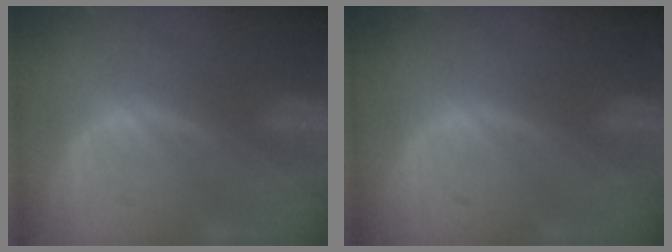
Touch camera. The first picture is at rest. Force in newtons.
{"total": 0.0}